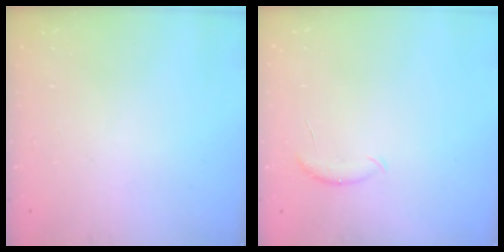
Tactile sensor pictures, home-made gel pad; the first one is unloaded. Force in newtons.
{"total": 5.8, "press": 5.8, "slide": 0.5}